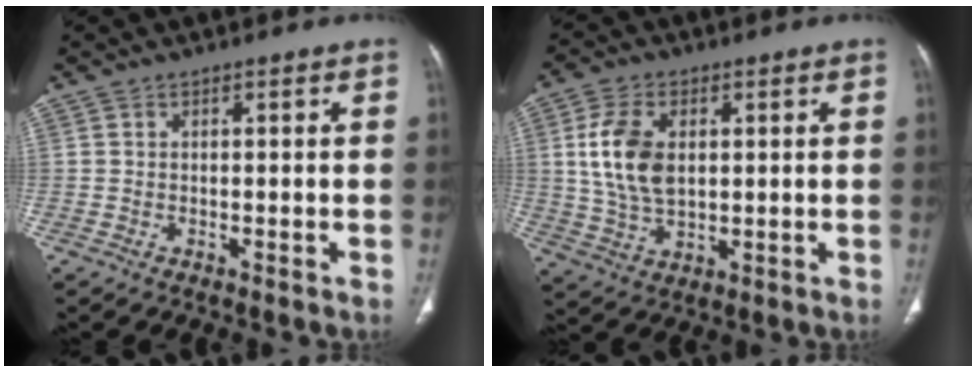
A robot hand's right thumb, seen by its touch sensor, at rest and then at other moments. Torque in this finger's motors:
{"motor_torque": [-0.66, 1.00, 0.86, 0.18, 0.27]}